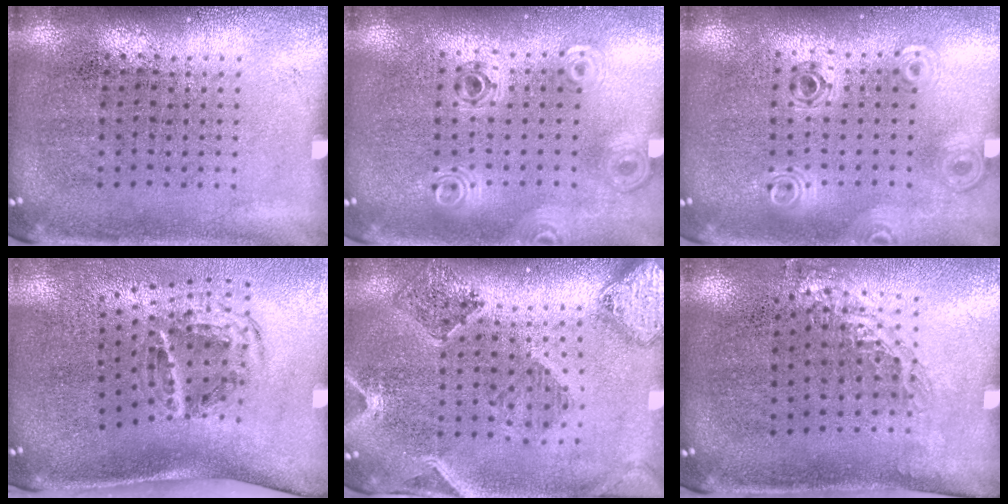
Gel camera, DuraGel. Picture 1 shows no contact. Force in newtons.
{"total": 0.9, "press": 0.9, "slide": 0.0}
{"total": 0.8, "press": 0.8, "slide": 0.0}
{"total": 1.6, "press": 1.1, "slide": 1.2}
{"total": 1.5, "press": 1.4, "slide": 0.4}
{"total": 1.1, "press": 0.8, "slide": 0.6}